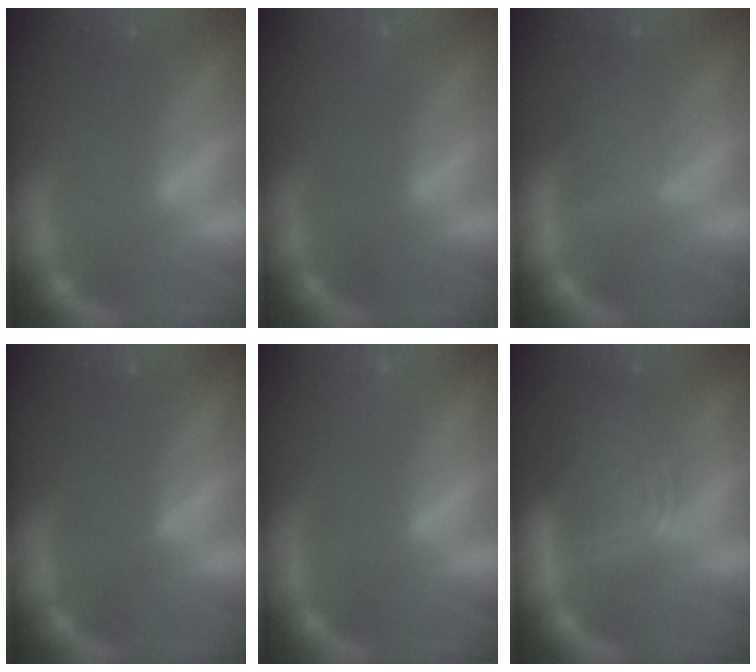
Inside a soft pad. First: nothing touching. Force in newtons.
{"total": 0.9}
{"total": 4.5}
{"total": 0.0}
{"total": 1.9}
{"total": 8.5}